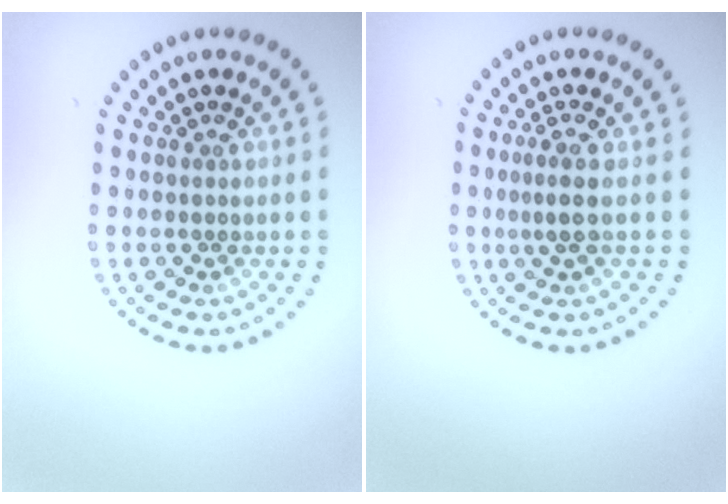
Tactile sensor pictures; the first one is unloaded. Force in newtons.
{"total": 2.0, "press": 1.4, "slide": 1.4}